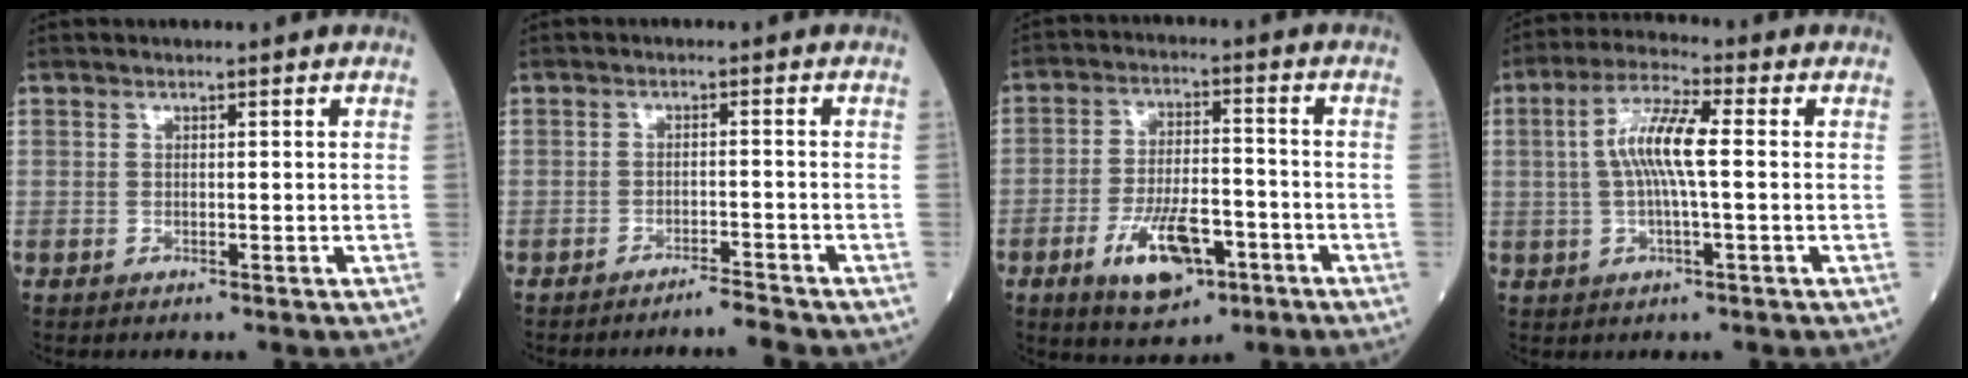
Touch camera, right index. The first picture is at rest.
{"total": 2.8, "force": [-2.6, -0.8, 0.3], "torque": [-0.002, -0.010, -0.042]}
{"total": 10.3, "force": [-4.8, 4.1, 8.1], "torque": [-0.153, -0.003, -0.077]}
{"total": 7.9, "force": [0.5, 1.0, 7.9], "torque": [-0.162, 0.012, 0.003]}